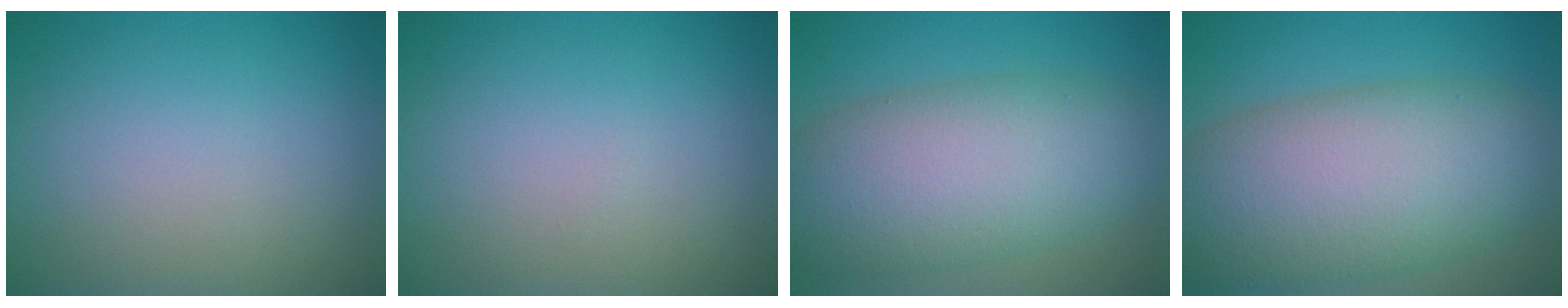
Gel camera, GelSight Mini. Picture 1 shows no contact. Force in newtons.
{"total": 0.0}
{"total": 10.1, "press": 10.1, "slide": 0.3}
{"total": 12.3, "press": 12.3, "slide": 0.3}